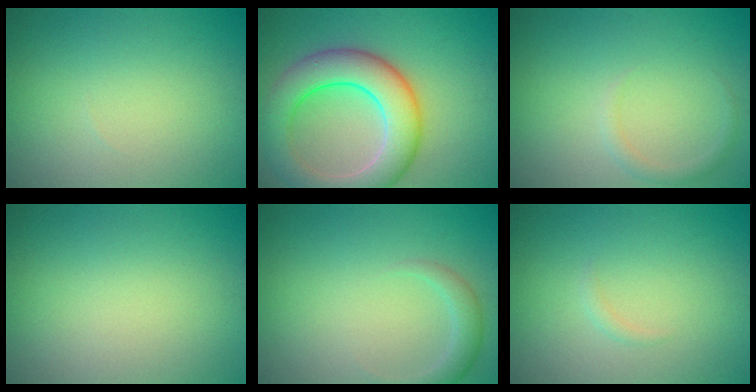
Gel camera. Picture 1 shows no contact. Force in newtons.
{"total": 8.3, "press": 8.3, "slide": 0.5}
{"total": 1.2, "press": 1.2, "slide": 0.0}
{"total": 0.0}
{"total": 1.9, "press": 1.9, "slide": 0.1}
{"total": 0.6, "press": 0.6, "slide": 0.1}